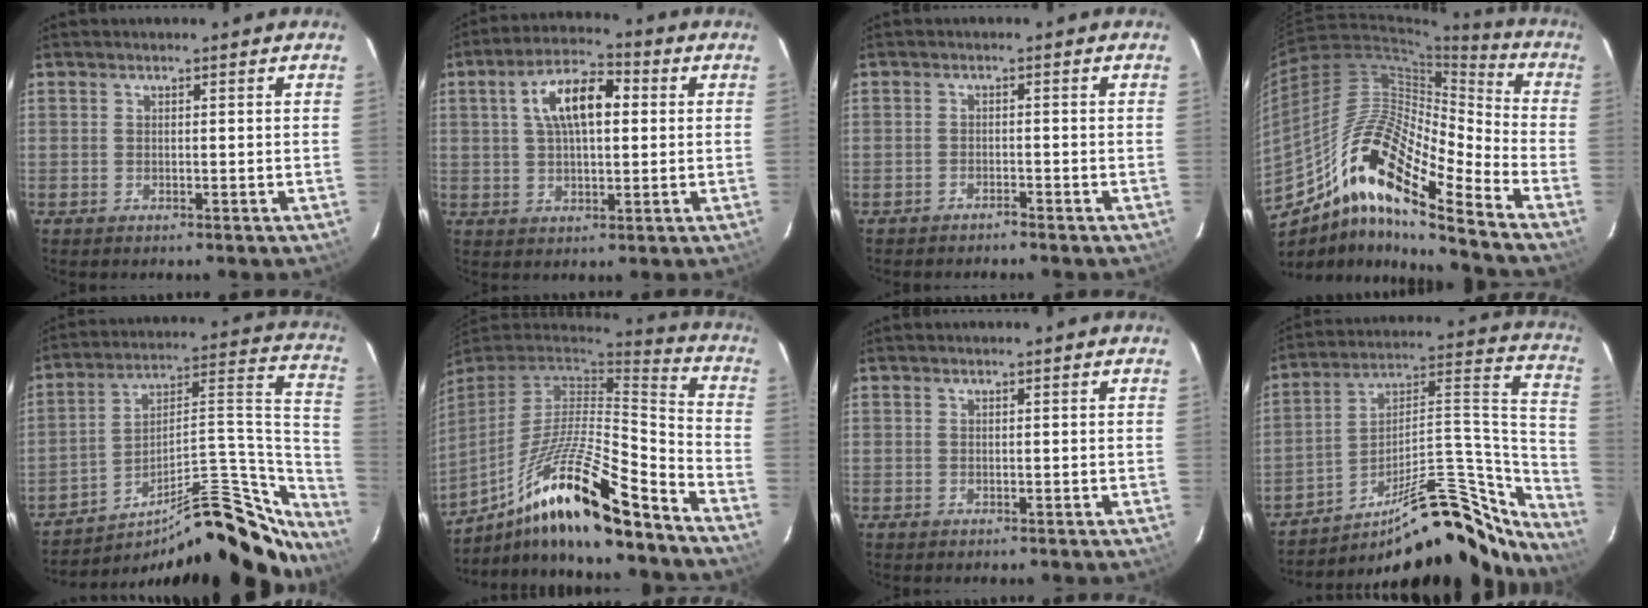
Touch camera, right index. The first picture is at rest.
{"total": 10.4, "force": [2.4, 4.6, 9.0], "torque": [-0.163, 0.026, 0.038]}
{"total": 1.5, "force": [-1.5, 0.1, 0.2], "torque": [-0.014, 0.000, -0.025]}
{"total": 18.1, "force": [-11.3, 3.1, 13.9], "torque": [-0.246, -0.006, -0.225]}
{"total": 27.2, "force": [-21.5, 7.7, 14.7], "torque": [-0.169, 0.044, -0.309]}
{"total": 21.3, "force": [-14.6, 2.5, 15.3], "torque": [-0.270, -0.028, -0.260]}
{"total": 0.0}
{"total": 28.5, "force": [-22.6, 8.5, 15.1], "torque": [-0.177, 0.049, -0.320]}